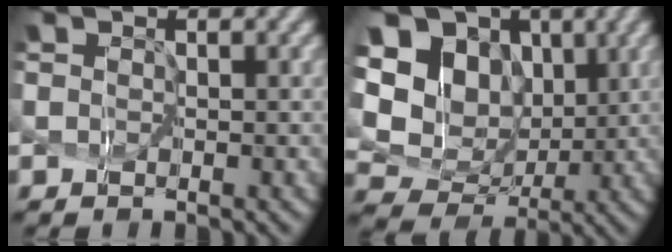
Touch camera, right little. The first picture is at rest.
{"total": 12.8, "force": [3.6, 10.4, 6.5], "torque": [-0.188, 0.020, 0.079]}